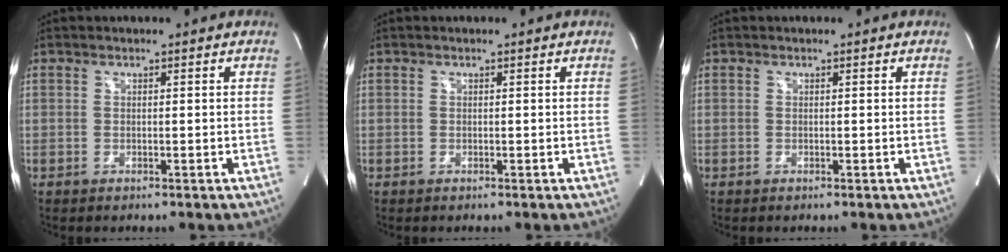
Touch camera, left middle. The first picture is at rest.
{"total": 0.0}
{"total": 0.0}